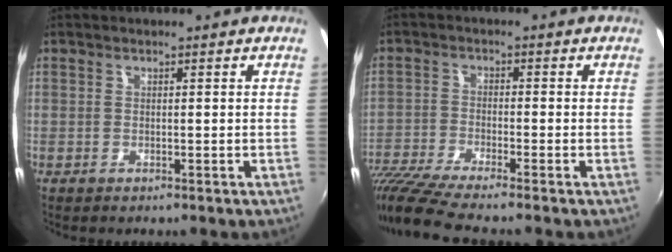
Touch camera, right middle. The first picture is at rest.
{"total": 10.4, "force": [-8.9, 0.2, 5.4], "torque": [-0.128, -0.035, -0.168]}